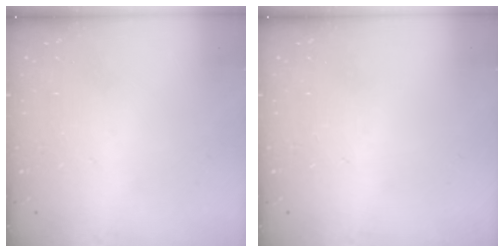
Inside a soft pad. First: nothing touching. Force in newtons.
{"total": 0.0}